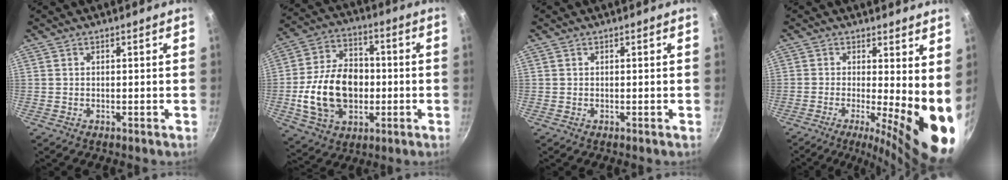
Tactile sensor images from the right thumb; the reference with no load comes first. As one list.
[{"total": 18.6, "force": [-2.3, 13.3, 12.8], "torque": [-0.203, 0.029, -0.036]}, {"total": 0.0}, {"total": 12.1, "force": [-1.1, 3.2, 11.7], "torque": [-0.145, -0.018, -0.016]}]